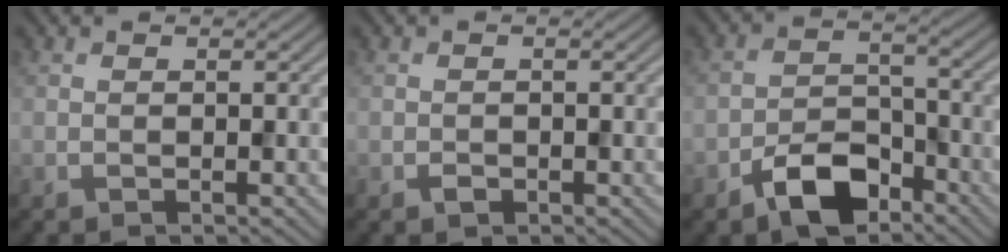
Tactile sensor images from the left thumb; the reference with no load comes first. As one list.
[{"total": 0.8, "force": [-0.5, 0.6, 0.3], "torque": [-0.004, -0.004, -0.009]}, {"total": 7.4, "force": [-4.8, 3.7, 4.1], "torque": [-0.067, 0.002, -0.103]}]